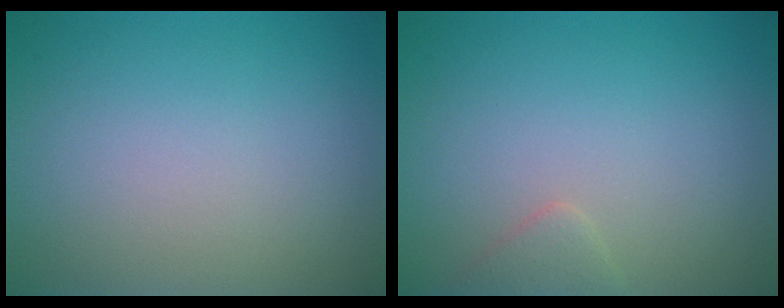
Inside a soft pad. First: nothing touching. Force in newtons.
{"total": 1.2, "press": 1.2, "slide": 0.1}